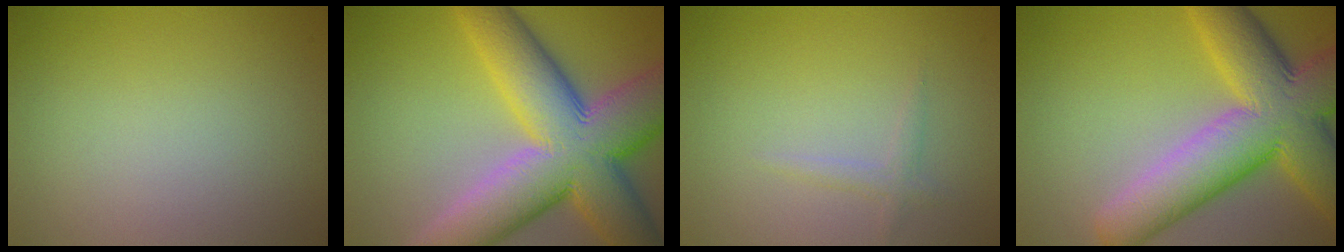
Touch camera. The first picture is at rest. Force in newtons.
{"total": 14.1, "press": 14.1, "slide": 0.6}
{"total": 1.0, "press": 1.0, "slide": 0.0}
{"total": 11.8, "press": 11.8, "slide": 0.5}